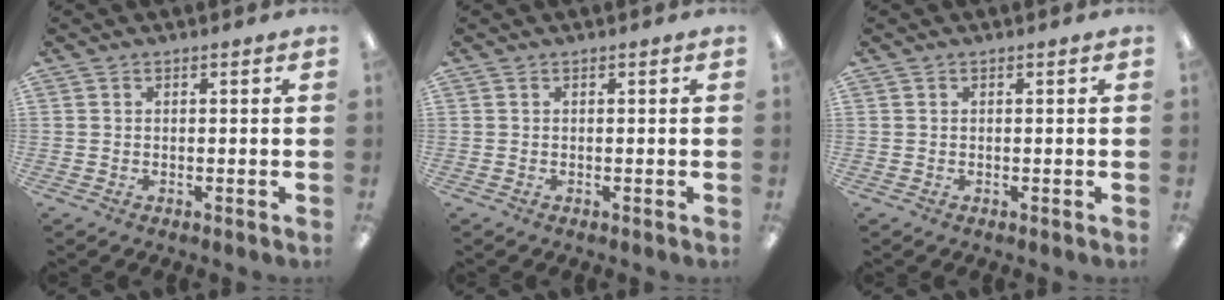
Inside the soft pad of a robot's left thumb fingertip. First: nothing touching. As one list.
[{"total": 0.0}, {"total": 0.0}]